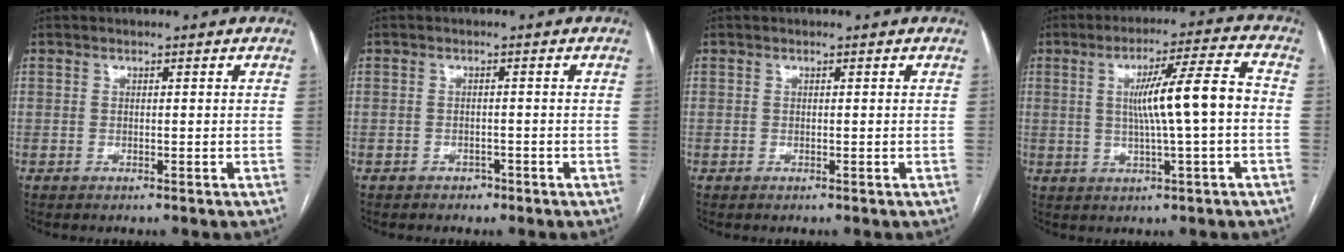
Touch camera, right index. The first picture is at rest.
{"total": 1.3, "force": [-1.0, 0.9, 0.1], "torque": [-0.002, 0.004, -0.015]}
{"total": 0.0}
{"total": 10.3, "force": [0.0, -0.1, 10.3], "torque": [-0.166, 0.011, 0.002]}